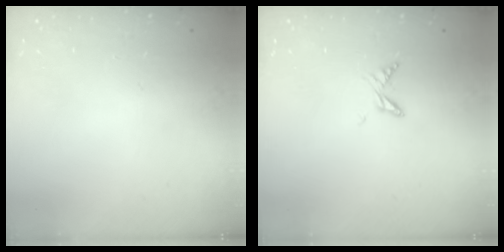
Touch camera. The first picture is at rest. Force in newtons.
{"total": 5.2, "press": 5.2, "slide": 0.6}